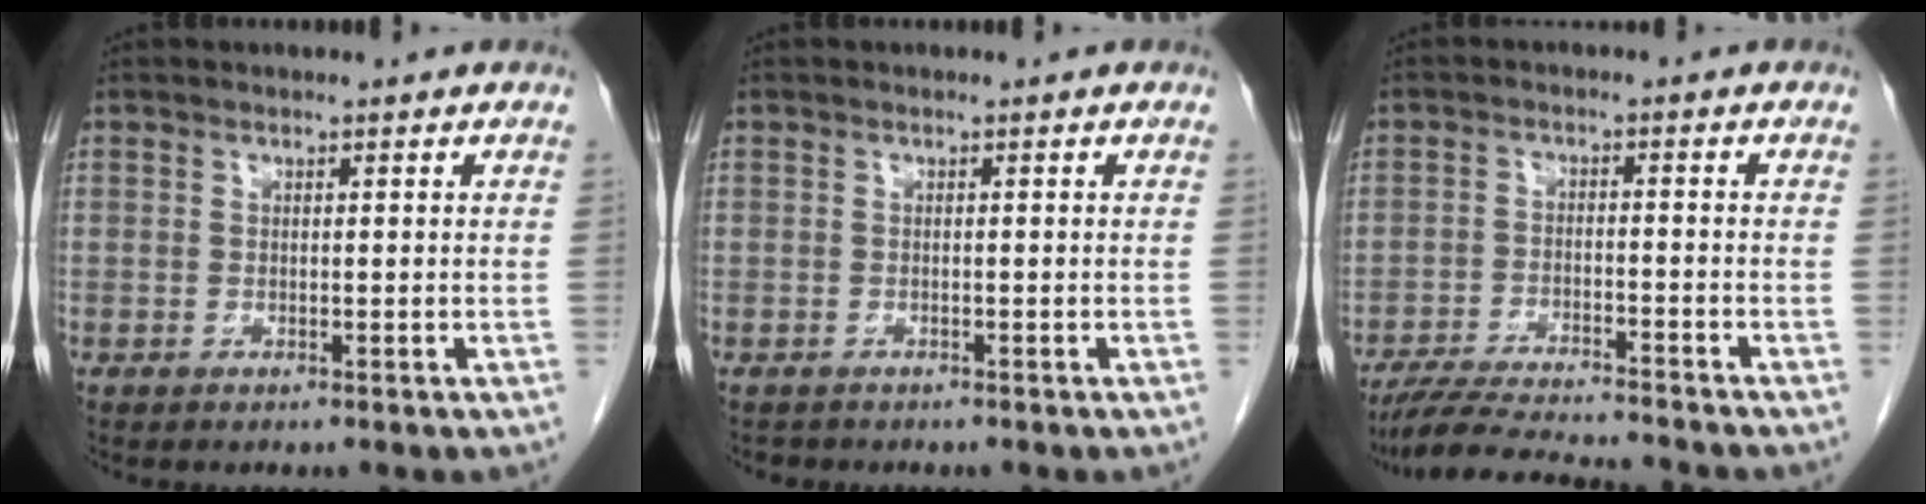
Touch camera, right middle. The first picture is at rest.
{"total": 0.9, "force": [-0.8, 0.3, -0.1], "torque": [-0.011, -0.002, -0.014]}
{"total": 11.0, "force": [-10.2, -0.1, 4.0], "torque": [-0.064, -0.011, -0.169]}